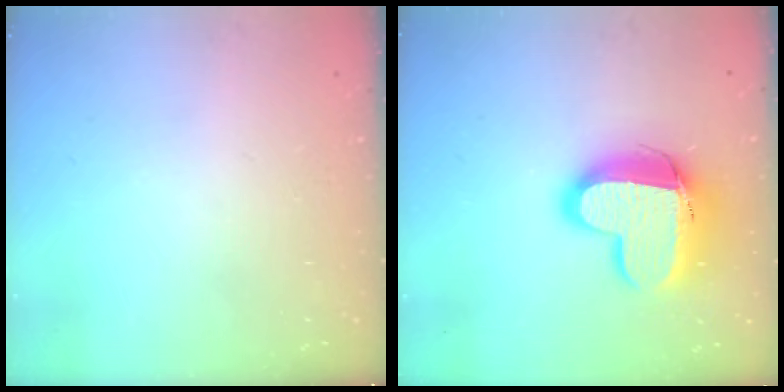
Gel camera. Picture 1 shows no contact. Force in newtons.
{"total": 16.0, "press": 16.0, "slide": 1.1}